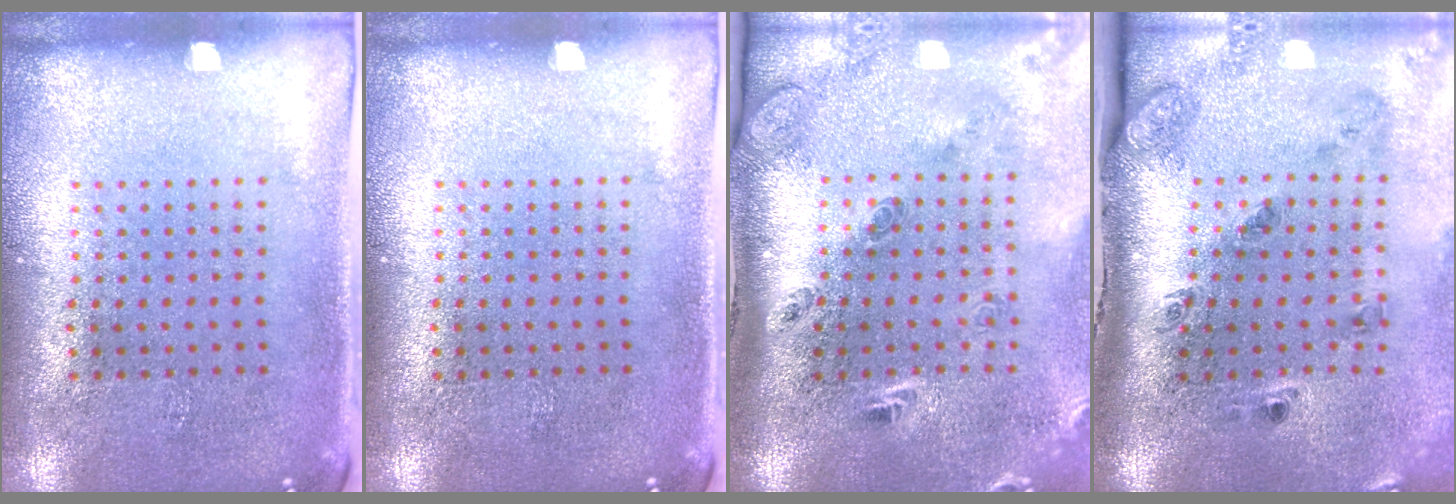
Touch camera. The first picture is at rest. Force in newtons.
{"total": 0.0}
{"total": 3.1, "press": 2.0, "slide": 2.3}
{"total": 2.4, "press": 1.7, "slide": 1.8}